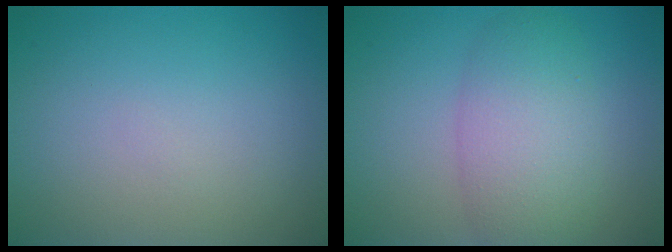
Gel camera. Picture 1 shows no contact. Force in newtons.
{"total": 5.6, "press": 5.6, "slide": 0.2}